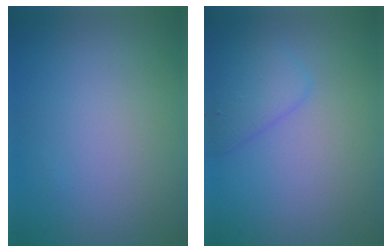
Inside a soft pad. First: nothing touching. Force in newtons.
{"total": 2.4, "press": 2.4, "slide": 0.2}